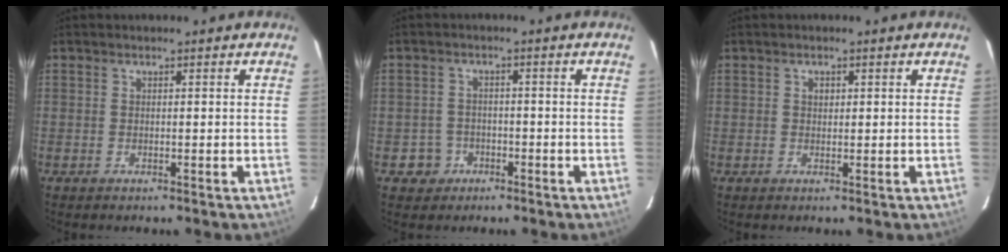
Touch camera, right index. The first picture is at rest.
{"total": 4.1, "force": [-1.9, 3.6, 0.0], "torque": [-0.009, 0.017, -0.029]}
{"total": 1.1, "force": [0.3, 1.0, 0.5], "torque": [-0.006, 0.005, 0.006]}